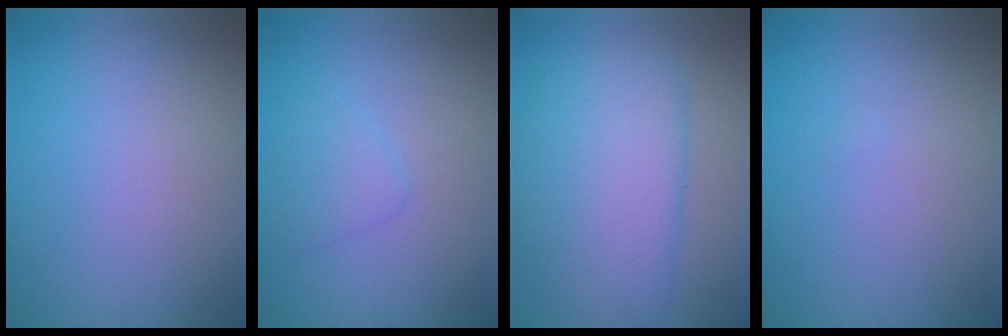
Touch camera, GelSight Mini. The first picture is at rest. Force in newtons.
{"total": 1.8, "press": 1.8, "slide": 0.1}
{"total": 7.0, "press": 7.0, "slide": 0.3}
{"total": 0.0}